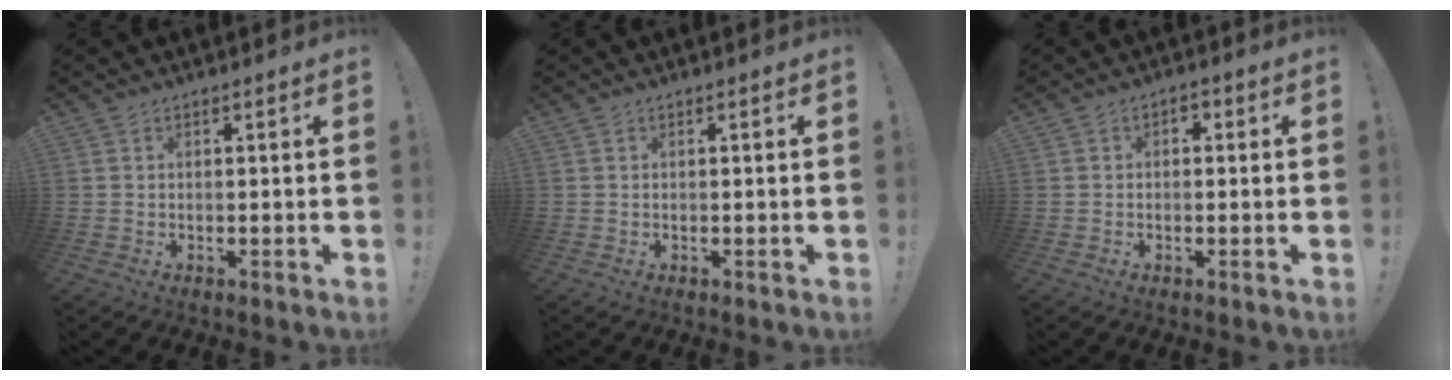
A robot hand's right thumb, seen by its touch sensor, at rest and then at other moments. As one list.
[{"total": 0.0}, {"total": 1.8, "force": [-0.9, 1.4, 0.8], "torque": [-0.010, 0.008, -0.019]}]